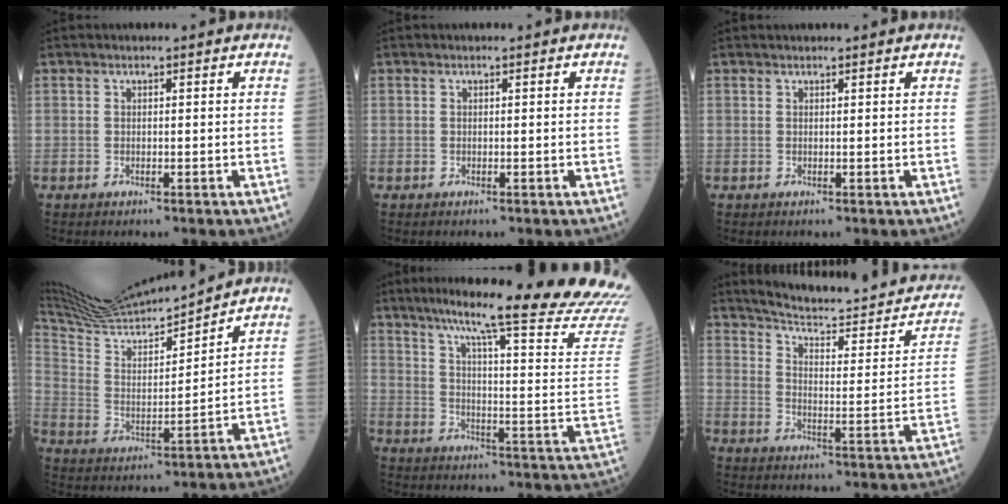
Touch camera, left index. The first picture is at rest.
{"total": 0.0}
{"total": 0.6, "force": [0.6, 0.0, 0.1], "torque": [-0.004, 0.013, 0.008]}
{"total": 15.1, "force": [14.4, -0.6, 4.6], "torque": [-0.099, 0.001, 0.262]}
{"total": 28.1, "force": [24.3, -0.9, 14.2], "torque": [-0.204, -0.101, 0.303]}
{"total": 18.3, "force": [16.6, 2.8, 7.1], "torque": [-0.090, -0.048, 0.210]}